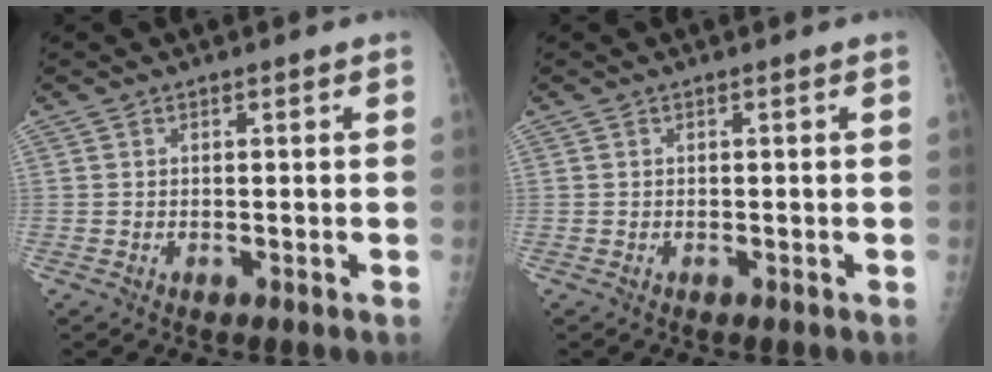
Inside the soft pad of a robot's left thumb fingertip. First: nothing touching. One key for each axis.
{"total": 0.0}